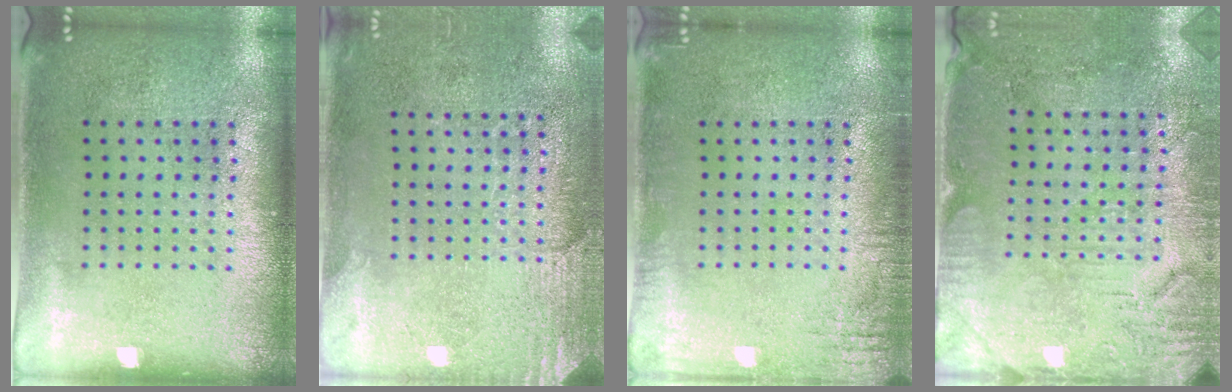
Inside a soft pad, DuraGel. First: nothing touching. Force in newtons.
{"total": 2.7, "press": 2.4, "slide": 1.1}
{"total": 2.0, "press": 2.0, "slide": 0.2}
{"total": 3.0, "press": 2.8, "slide": 0.9}